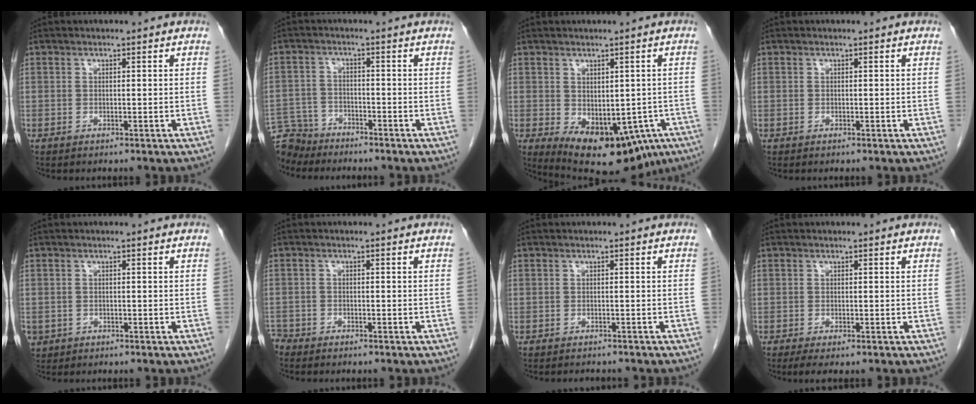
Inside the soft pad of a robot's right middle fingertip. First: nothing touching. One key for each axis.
{"total": 6.9, "fx": -6.5, "fy": 2.6, "fz": 0.0, "tx": -0.002, "ty": -0.005, "tz": -0.121}
{"total": 14.7, "fx": -7.1, "fy": 8.4, "fz": 9.8, "tx": -0.136, "ty": -0.017, "tz": -0.080}
{"total": 0.0}
{"total": 2.1, "fx": -1.0, "fy": 1.8, "fz": 0.4, "tx": -0.008, "ty": 0.001, "tz": -0.011}
{"total": 3.0, "fx": -2.7, "fy": 1.1, "fz": 0.3, "tx": -0.004, "ty": -0.003, "tz": -0.048}
{"total": 2.6, "fx": -2.4, "fy": 0.5, "fz": 0.8, "tx": -0.015, "ty": -0.004, "tz": -0.027}
{"total": 2.7, "fx": -1.8, "fy": 0.7, "fz": 1.8, "tx": -0.030, "ty": -0.008, "tz": -0.027}